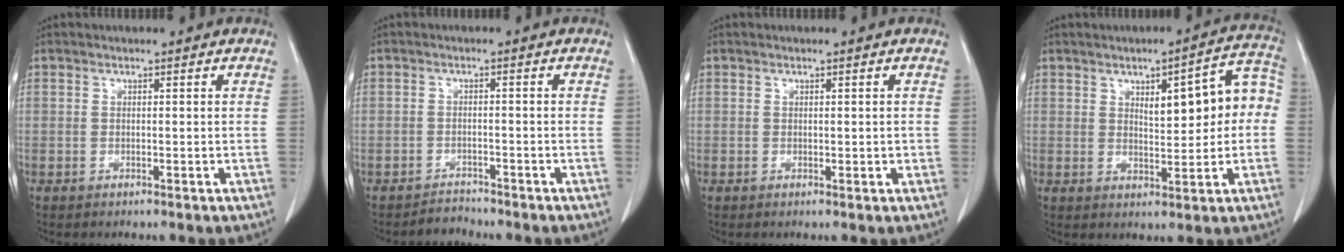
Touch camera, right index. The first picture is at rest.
{"total": 2.0, "force": [-1.8, 0.5, -0.8], "torque": [0.018, -0.003, -0.031]}
{"total": 1.2, "force": [0.2, 0.6, 1.1], "torque": [-0.017, -0.003, 0.006]}
{"total": 10.2, "force": [1.5, 3.5, 9.5], "torque": [-0.117, 0.036, 0.023]}